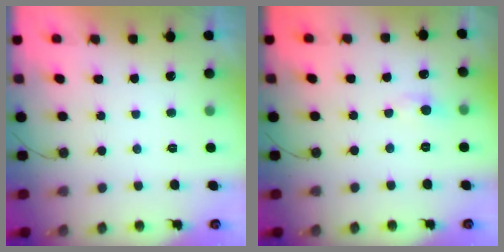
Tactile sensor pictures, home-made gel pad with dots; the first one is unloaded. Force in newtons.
{"total": 3.7, "press": 3.7, "slide": 0.3}